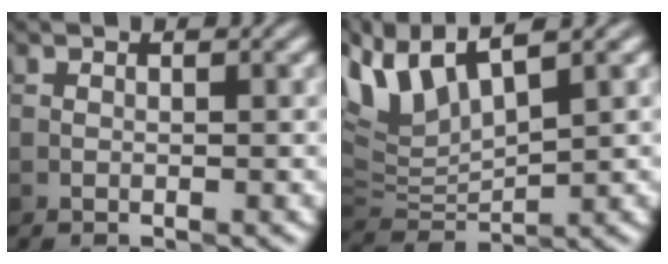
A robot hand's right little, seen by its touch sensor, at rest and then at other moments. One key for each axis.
{"total": 6.4, "fx": 4.7, "fy": 2.2, "fz": 3.9, "tx": -0.094, "ty": 0.014, "tz": 0.088}